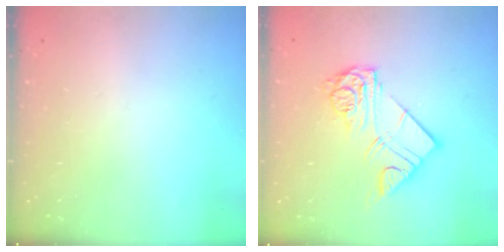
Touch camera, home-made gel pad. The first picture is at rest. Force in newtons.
{"total": 12.3, "press": 12.2, "slide": 1.1}